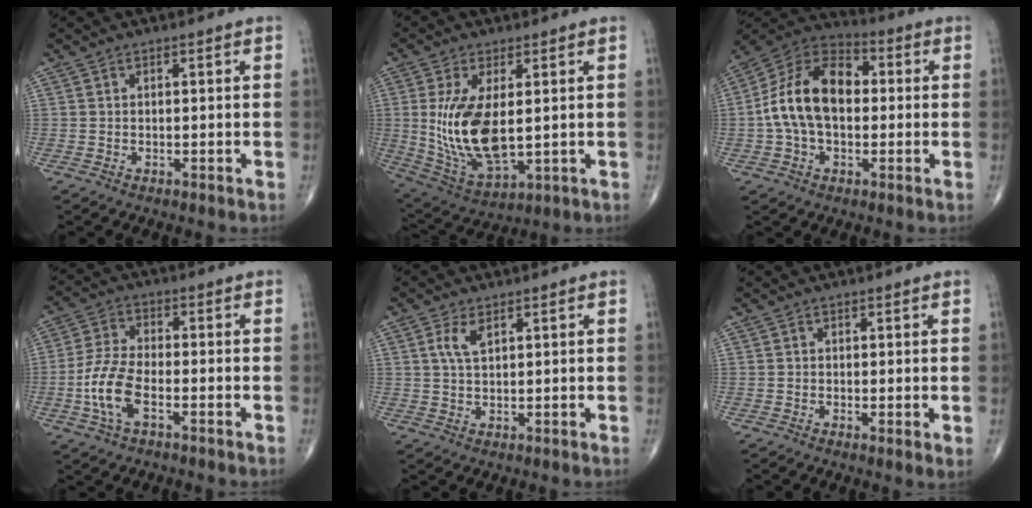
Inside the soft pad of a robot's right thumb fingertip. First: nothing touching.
{"total": 14.6, "force": [1.0, 6.7, 12.9], "torque": [-0.257, -0.023, 0.037]}
{"total": 16.0, "force": [0.3, 10.1, 12.4], "torque": [-0.219, 0.037, -0.006]}
{"total": 8.7, "force": [-3.0, 3.9, 7.2], "torque": [-0.164, 0.018, -0.061]}
{"total": 3.5, "force": [1.5, 1.6, 2.7], "torque": [-0.055, 0.001, 0.033]}
{"total": 1.8, "force": [0.0, 0.4, 1.7], "torque": [-0.032, -0.008, -0.006]}